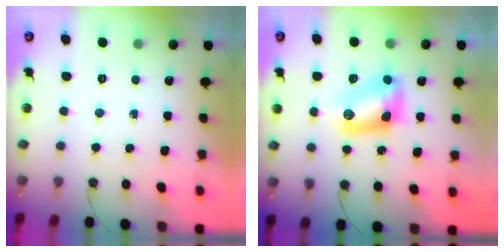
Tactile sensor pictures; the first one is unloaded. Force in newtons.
{"total": 9.0, "press": 9.0, "slide": 0.4}